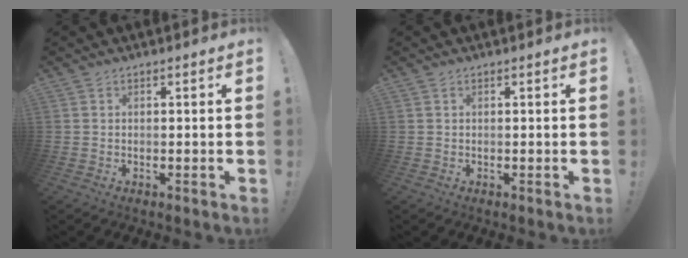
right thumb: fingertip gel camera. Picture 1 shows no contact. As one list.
[{"total": 0.0}]